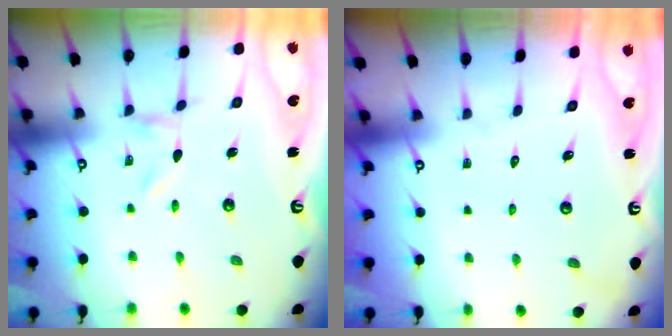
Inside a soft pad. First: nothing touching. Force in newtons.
{"total": 1.6, "press": 1.6, "slide": 0.2}